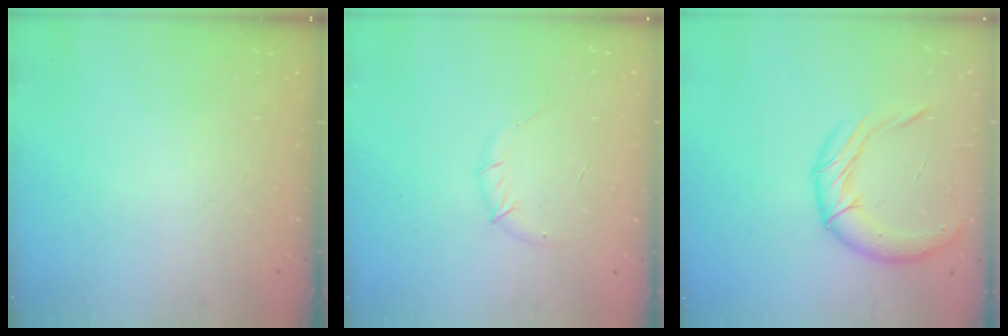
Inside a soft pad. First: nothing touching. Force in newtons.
{"total": 5.7, "press": 5.5, "slide": 1.6}
{"total": 14.7, "press": 14.5, "slide": 2.0}